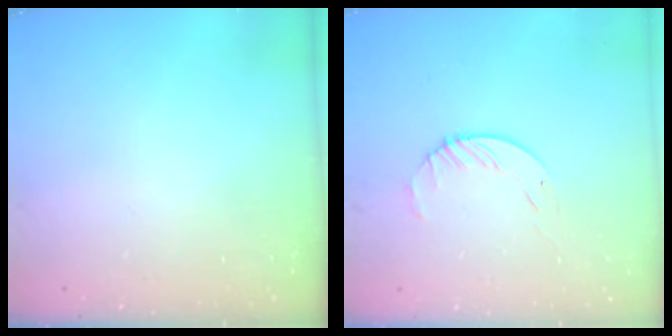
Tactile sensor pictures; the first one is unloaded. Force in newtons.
{"total": 3.4, "press": 3.4, "slide": 0.4}